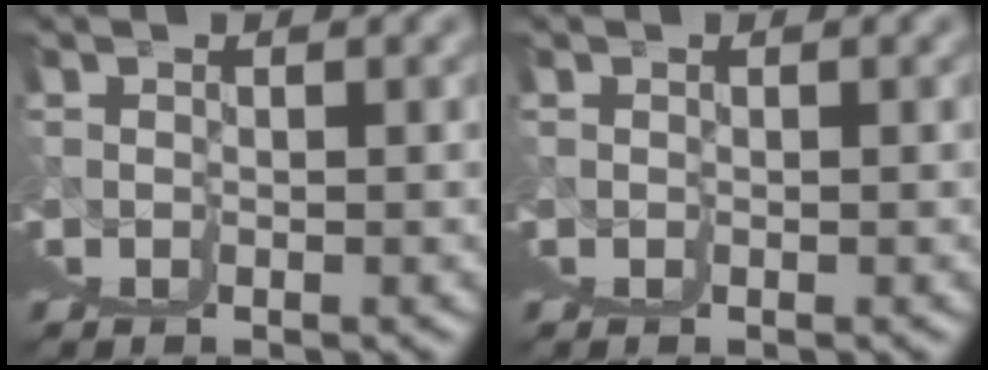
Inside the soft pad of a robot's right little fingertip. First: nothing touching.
{"total": 0.0}